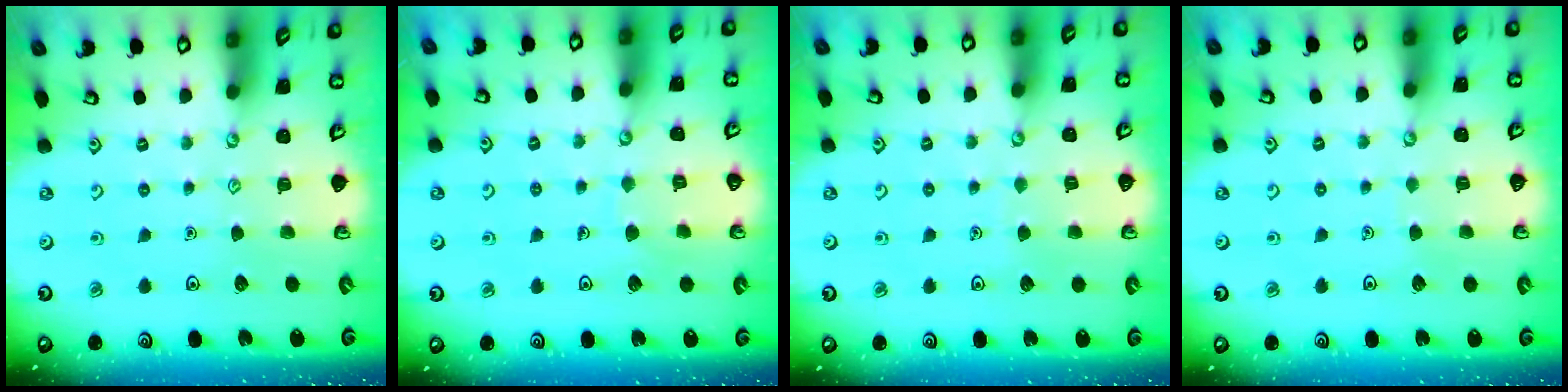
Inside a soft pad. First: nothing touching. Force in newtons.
{"total": 5.6, "press": 5.6, "slide": 0.4}
{"total": 2.7, "press": 2.7, "slide": 0.2}
{"total": 1.3, "press": 1.3, "slide": 0.1}